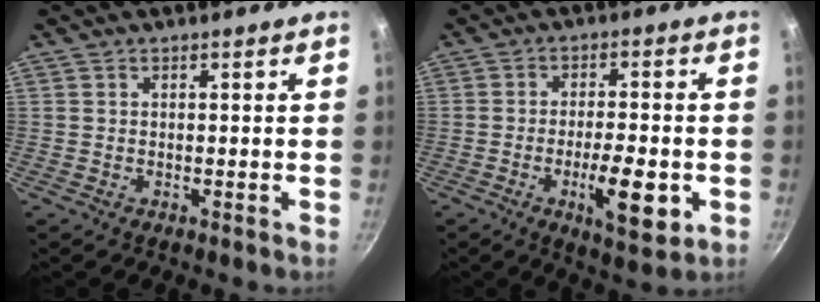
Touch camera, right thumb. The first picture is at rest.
{"total": 10.5, "force": [-3.2, 3.5, 9.4], "torque": [-0.131, 0.007, -0.044]}